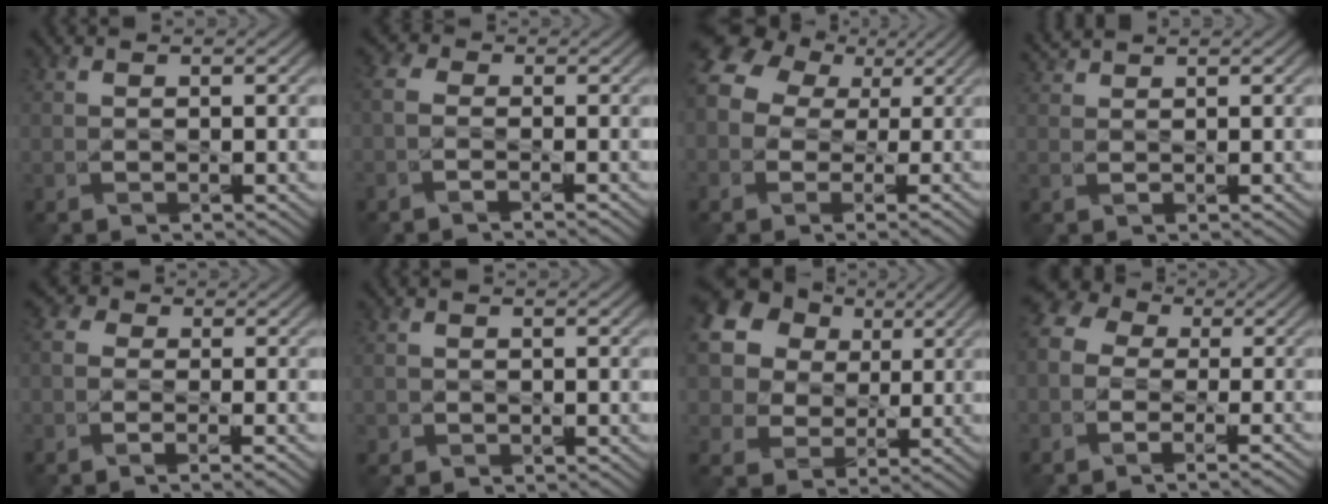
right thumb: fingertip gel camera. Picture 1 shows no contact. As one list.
[{"total": 2.5, "force": [-1.2, 1.3, 1.7], "torque": [-0.048, 0.001, -0.035]}, {"total": 10.0, "force": [1.1, 8.1, 5.7], "torque": [-0.142, 0.008, 0.012]}, {"total": 1.8, "force": [1.7, 0.1, 0.6], "torque": [-0.023, 0.007, 0.041]}, {"total": 3.6, "force": [-1.3, 2.1, 2.7], "torque": [-0.050, -0.002, -0.030]}, {"total": 0.9, "force": [-0.5, 0.8, 0.0], "torque": [0.004, -0.005, -0.013]}, {"total": 18.5, "force": [7.3, 15.1, 7.8], "torque": [-0.245, 0.030, 0.134]}, {"total": 8.1, "force": [-2.6, 5.9, 4.9], "torque": [-0.119, -0.008, -0.050]}]